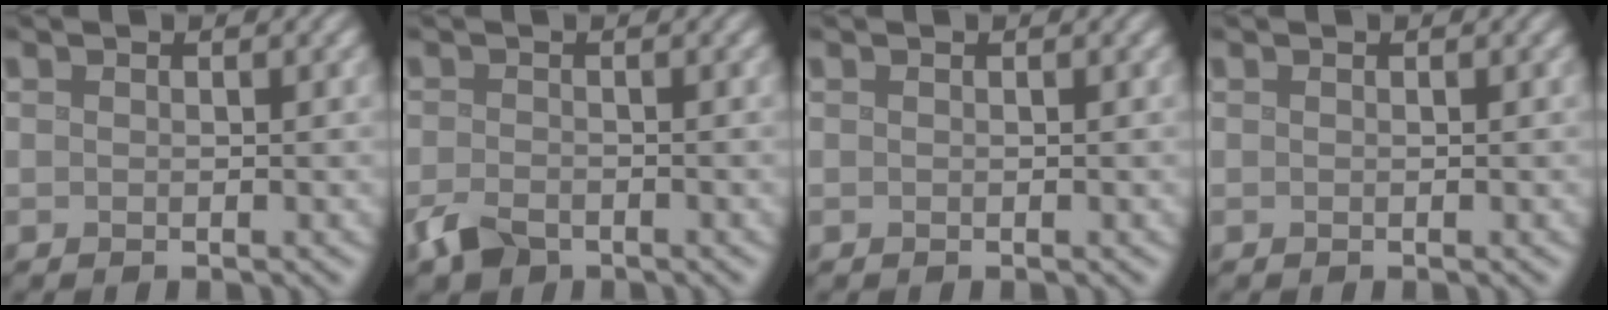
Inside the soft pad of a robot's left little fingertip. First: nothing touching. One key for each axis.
{"total": 2.5, "fx": -1.8, "fy": 1.3, "fz": 1.2, "tx": -0.025, "ty": -0.003, "tz": -0.041}
{"total": 0.0}
{"total": 0.0}